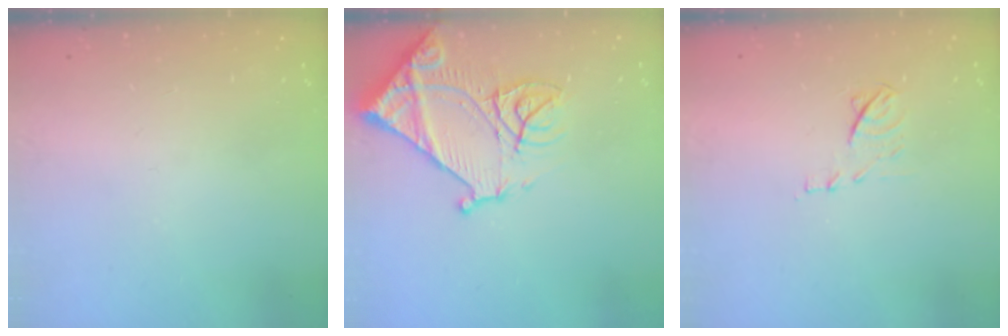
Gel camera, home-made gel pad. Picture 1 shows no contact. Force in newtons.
{"total": 17.7, "press": 17.6, "slide": 1.9}
{"total": 7.6, "press": 7.6, "slide": 0.7}